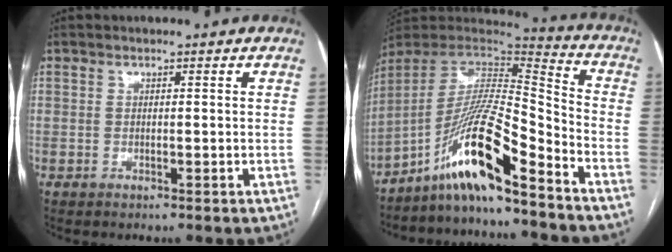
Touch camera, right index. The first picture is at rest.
{"total": 15.6, "force": [-10.9, 0.5, 11.2], "torque": [-0.207, 0.013, -0.195]}